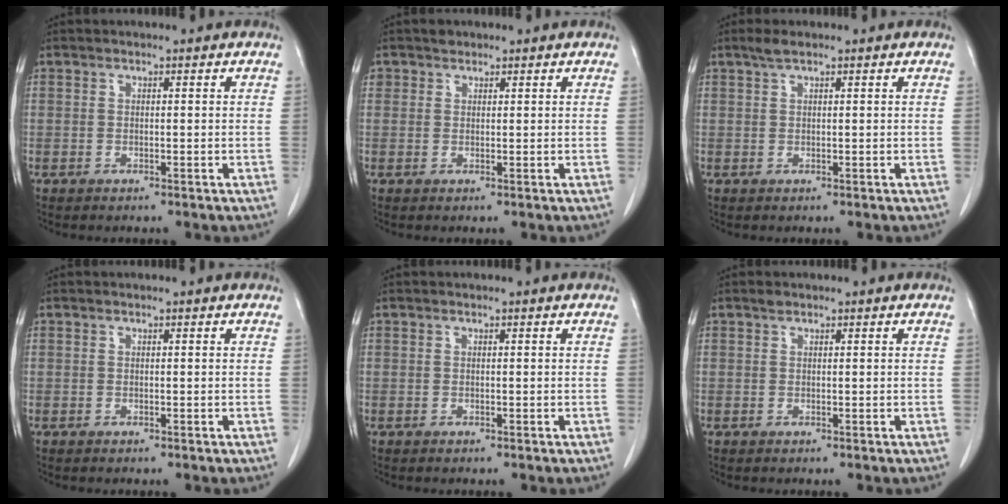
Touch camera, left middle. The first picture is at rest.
{"total": 1.4, "force": [1.0, 1.0, 0.1], "torque": [0.003, 0.005, 0.014]}
{"total": 1.6, "force": [1.2, 0.1, 1.0], "torque": [-0.028, 0.006, 0.026]}
{"total": 0.0}
{"total": 0.0}
{"total": 0.5, "force": [0.5, 0.2, 0.2], "torque": [-0.008, 0.002, 0.009]}